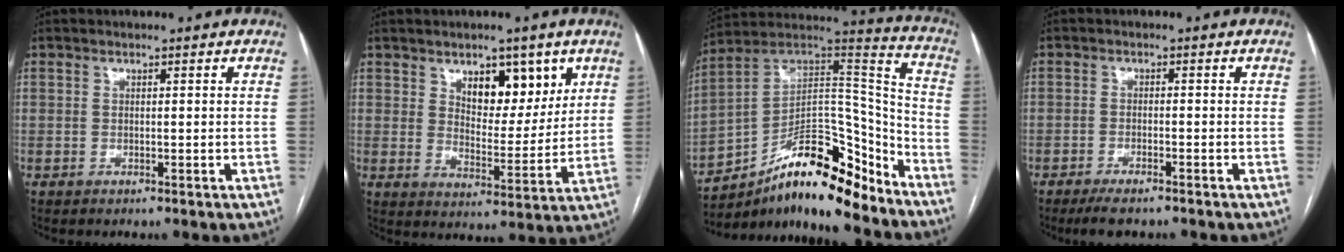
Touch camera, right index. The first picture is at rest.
{"total": 8.9, "force": [4.8, 4.3, 6.2], "torque": [-0.086, -0.002, 0.081]}
{"total": 21.0, "force": [-14.9, 6.2, 13.5], "torque": [-0.214, 0.047, -0.249]}
{"total": 4.1, "force": [-3.2, 0.8, 2.4], "torque": [-0.040, -0.006, -0.052]}